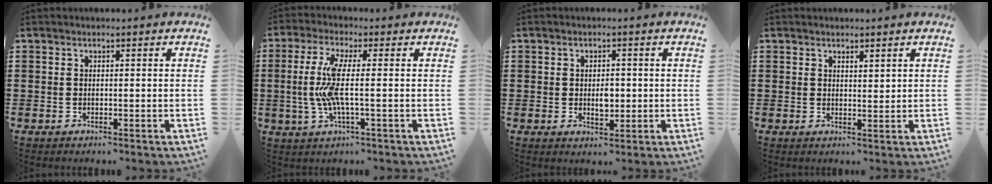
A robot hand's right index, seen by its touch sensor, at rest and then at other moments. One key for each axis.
{"total": 7.3, "fx": -0.6, "fy": 1.2, "fz": 7.2, "tx": -0.165, "ty": -0.017, "tz": -0.022}
{"total": 3.0, "fx": 0.0, "fy": 1.5, "fz": 2.5, "tx": -0.042, "ty": 0.001, "tz": -0.002}
{"total": 1.4, "fx": 1.3, "fy": 0.4, "fz": 0.4, "tx": -0.009, "ty": 0.003, "tz": 0.024}